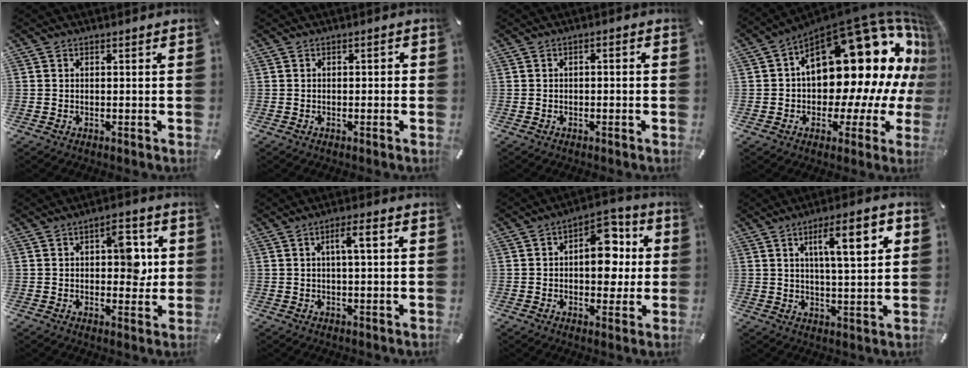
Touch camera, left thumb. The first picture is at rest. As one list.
[{"total": 1.0, "force": [-0.5, 0.6, 0.7], "torque": [-0.014, 0.003, -0.012]}, {"total": 1.4, "force": [-1.0, 0.5, 0.8], "torque": [-0.015, 0.006, -0.021]}, {"total": 27.4, "force": [8.8, 14.2, 21.7], "torque": [-0.314, -0.089, 0.162]}, {"total": 8.2, "force": [1.6, 4.8, 6.5], "torque": [-0.070, -0.008, 0.019]}, {"total": 5.0, "force": [1.1, 1.0, 4.8], "torque": [-0.085, 0.003, 0.013]}, {"total": 12.6, "force": [1.5, 8.1, 9.5], "torque": [-0.115, -0.005, 0.024]}, {"total": 12.7, "force": [4.8, 3.2, 11.3], "torque": [-0.175, -0.006, 0.068]}]